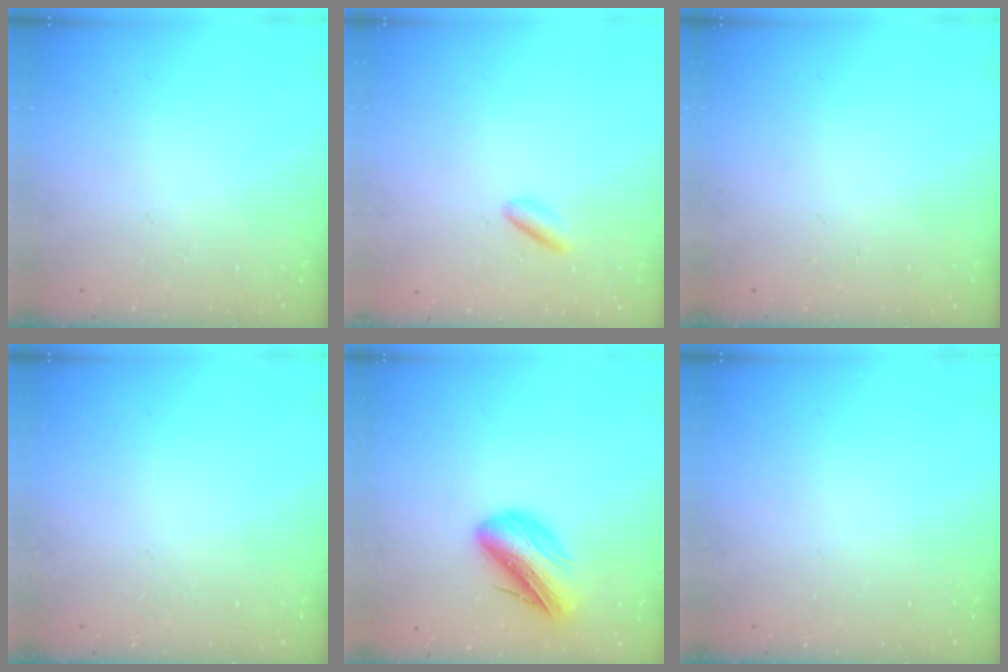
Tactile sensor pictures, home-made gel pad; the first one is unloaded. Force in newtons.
{"total": 2.2, "press": 2.1, "slide": 0.5}
{"total": 0.0}
{"total": 0.0}
{"total": 13.1, "press": 12.9, "slide": 2.7}
{"total": 0.0}